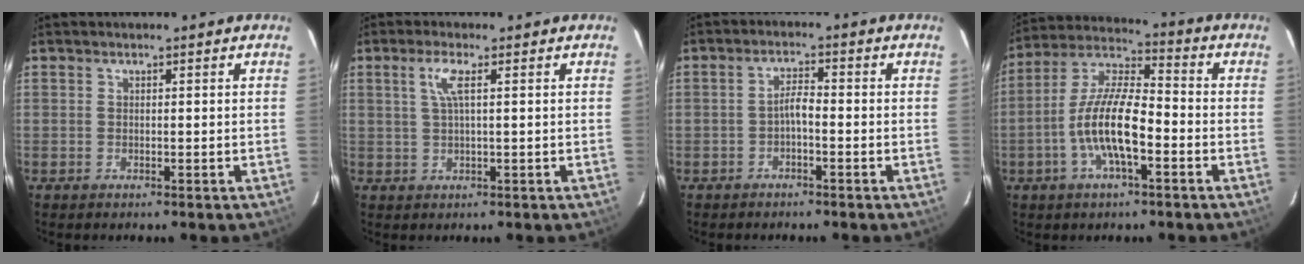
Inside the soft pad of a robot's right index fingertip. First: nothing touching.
{"total": 3.4, "force": [1.1, 0.2, 3.2], "torque": [-0.067, 0.003, 0.022]}
{"total": 2.5, "force": [-1.3, 0.6, 2.0], "torque": [-0.040, 0.009, -0.026]}
{"total": 12.5, "force": [-4.2, 3.8, 11.2], "torque": [-0.229, 0.001, -0.082]}